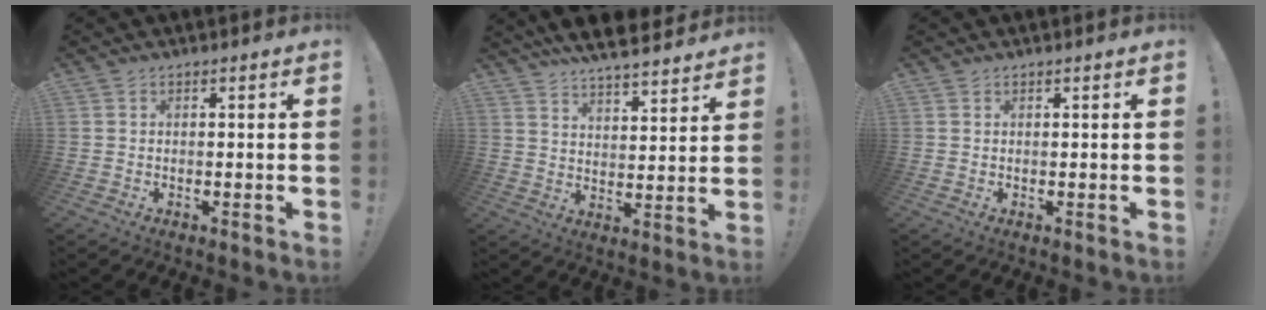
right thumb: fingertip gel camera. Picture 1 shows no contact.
{"total": 8.5, "force": [7.7, 1.6, 3.1], "torque": [-0.053, -0.062, 0.139]}
{"total": 0.0}